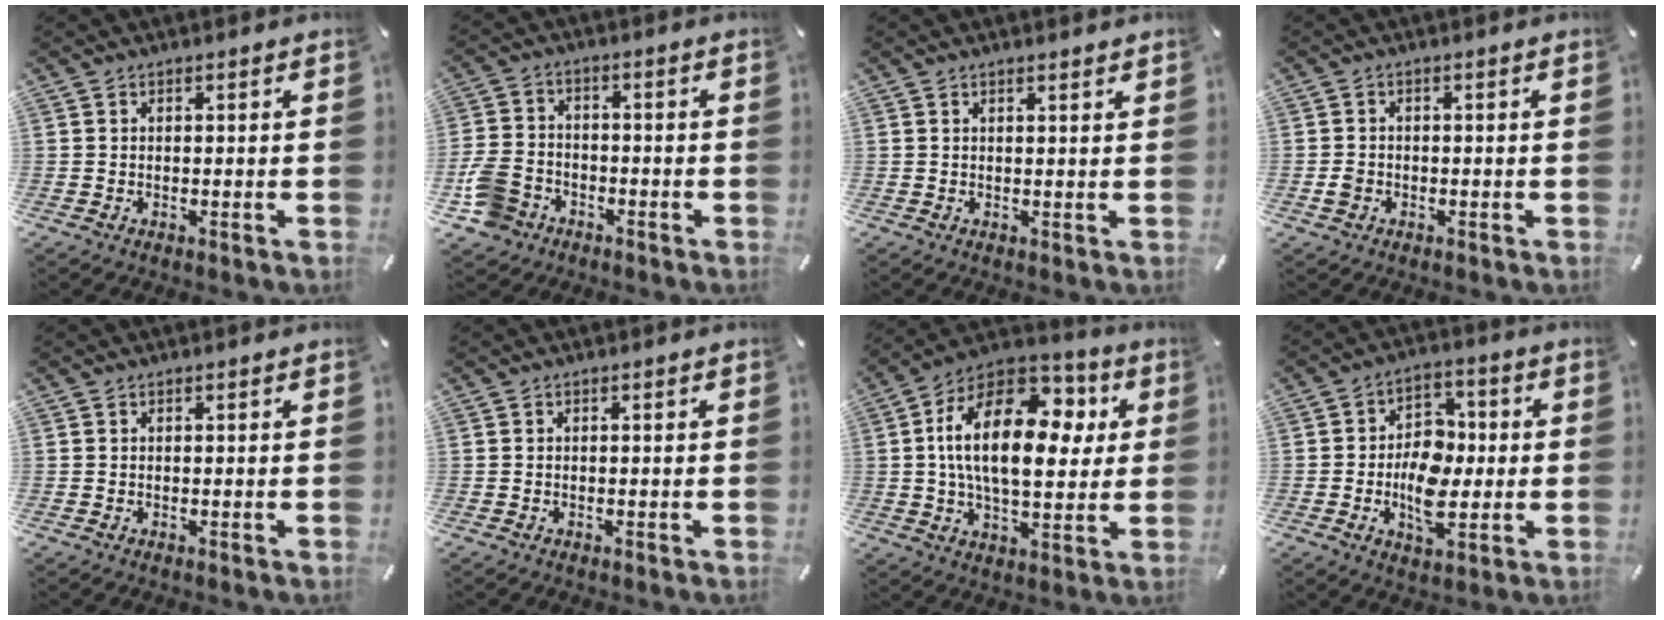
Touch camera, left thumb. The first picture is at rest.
{"total": 8.6, "force": [-4.3, 6.5, 3.6], "torque": [-0.090, 0.027, -0.081]}
{"total": 1.2, "force": [1.2, -0.1, 0.4], "torque": [-0.008, -0.003, 0.022]}
{"total": 1.9, "force": [-0.5, 1.5, 0.9], "torque": [-0.016, 0.004, -0.011]}
{"total": 0.0}
{"total": 0.0}
{"total": 22.3, "force": [4.8, 12.4, 17.8], "torque": [-0.333, -0.010, 0.071]}
{"total": 11.5, "force": [-1.9, 8.2, 7.9], "torque": [-0.122, 0.009, -0.032]}